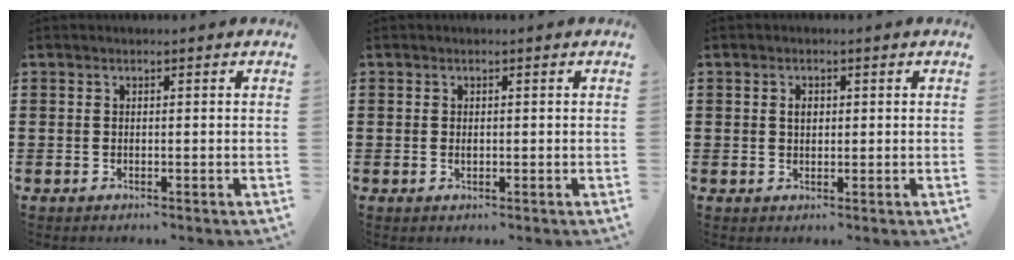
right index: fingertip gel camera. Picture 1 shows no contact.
{"total": 0.6, "force": [0.0, 0.4, 0.5], "torque": [-0.012, -0.001, 0.000]}
{"total": 1.7, "force": [0.4, 1.1, 1.3], "torque": [-0.028, 0.006, 0.006]}